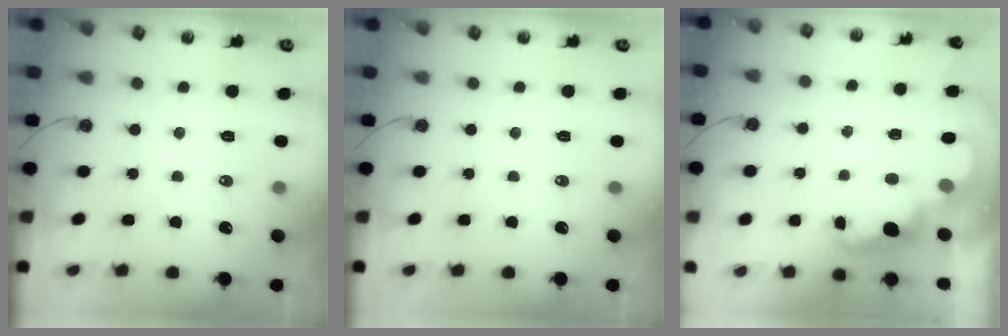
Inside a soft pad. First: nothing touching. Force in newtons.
{"total": 0.0}
{"total": 2.5, "press": 2.4, "slide": 0.5}